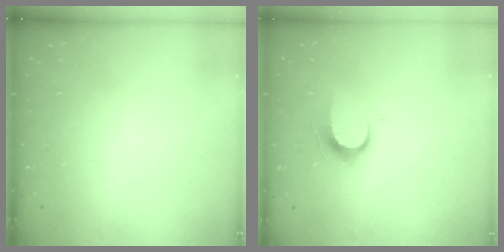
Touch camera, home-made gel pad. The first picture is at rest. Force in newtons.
{"total": 7.2, "press": 7.1, "slide": 0.7}